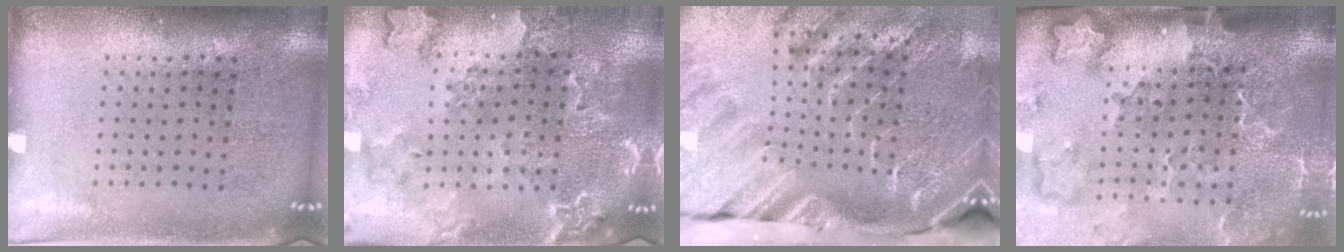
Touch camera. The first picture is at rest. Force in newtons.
{"total": 1.9, "press": 1.9, "slide": 0.2}
{"total": 4.6, "press": 3.4, "slide": 3.1}
{"total": 3.4, "press": 2.5, "slide": 2.2}